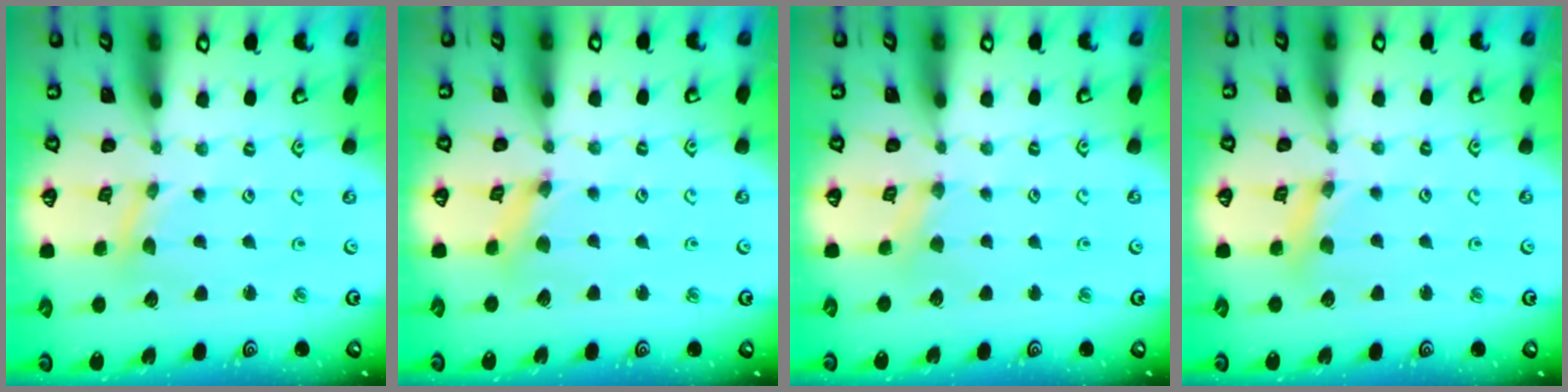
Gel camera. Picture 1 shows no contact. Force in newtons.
{"total": 1.9, "press": 1.9, "slide": 0.2}
{"total": 1.6, "press": 1.5, "slide": 0.4}
{"total": 4.0, "press": 4.0, "slide": 0.5}